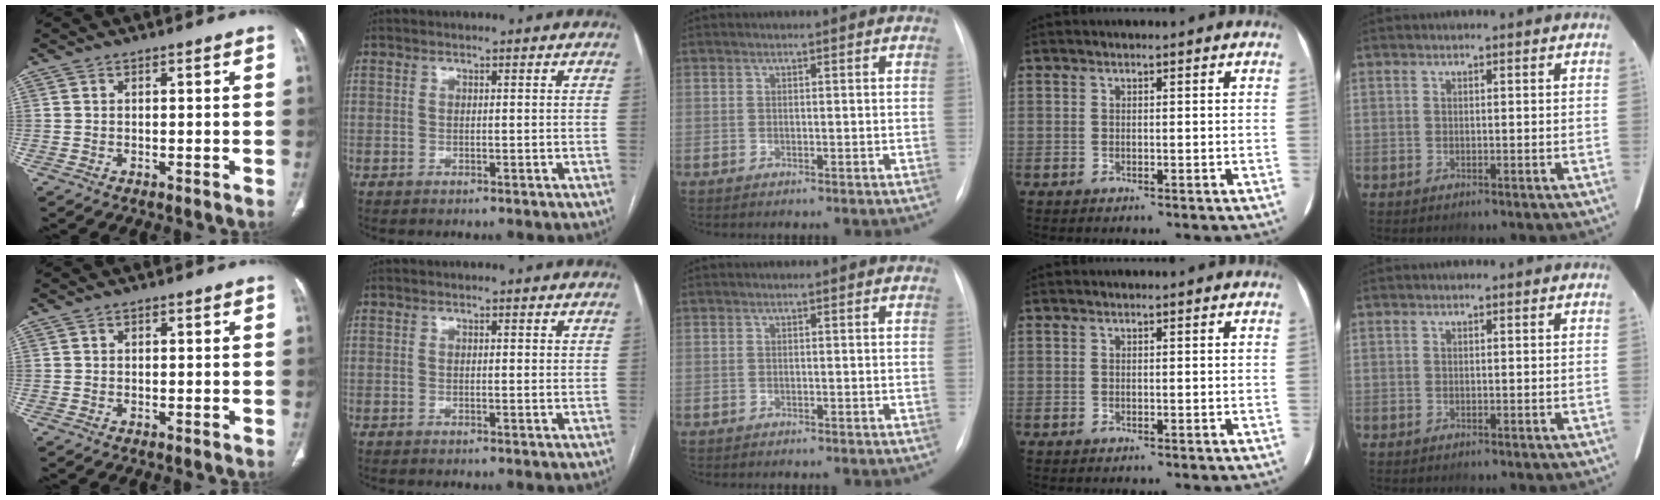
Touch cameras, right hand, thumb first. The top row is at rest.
{"thumb": {"total": 0.7, "force": [0.2, 0.5, 0.3], "torque": [-0.001, 0.001, 0.002]}, "index": {"total": 0.7, "force": [0.3, 0.3, 0.5], "torque": [-0.012, 0.000, 0.003]}}